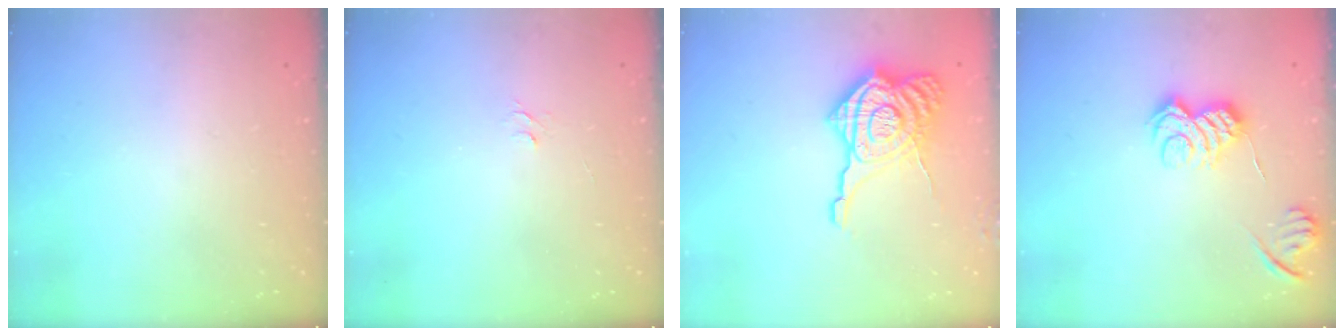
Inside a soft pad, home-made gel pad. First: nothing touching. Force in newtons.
{"total": 3.7, "press": 3.7, "slide": 0.4}
{"total": 16.3, "press": 16.2, "slide": 1.8}
{"total": 9.7, "press": 9.7, "slide": 0.4}